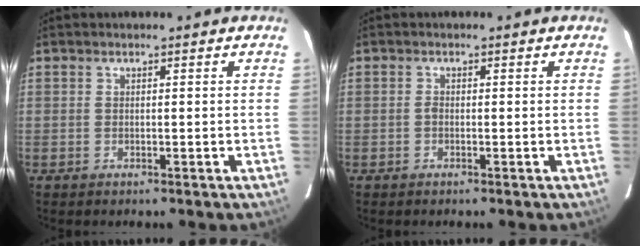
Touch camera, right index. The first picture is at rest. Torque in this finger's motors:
{"motor_torque": [0.11, -0.16, 0.06, 0.02]}